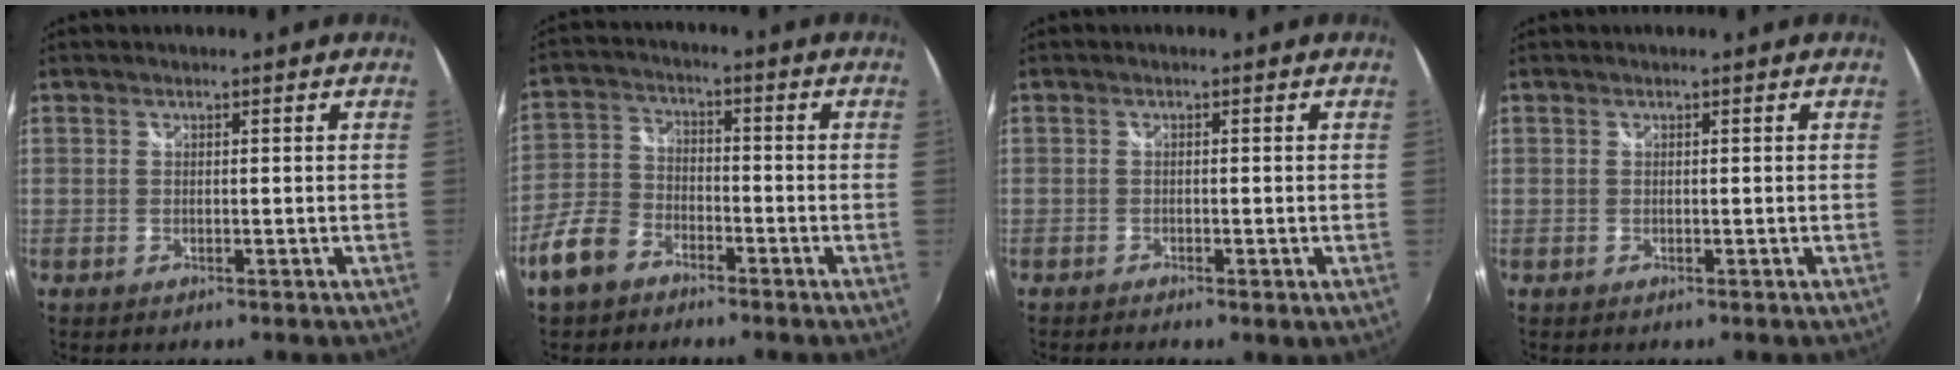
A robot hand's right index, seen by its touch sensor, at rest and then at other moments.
{"total": 8.5, "force": [-5.6, 5.2, 3.9], "torque": [-0.093, 0.014, -0.110]}
{"total": 1.8, "force": [-0.9, 0.5, 1.4], "torque": [-0.027, -0.005, -0.015]}
{"total": 0.0}